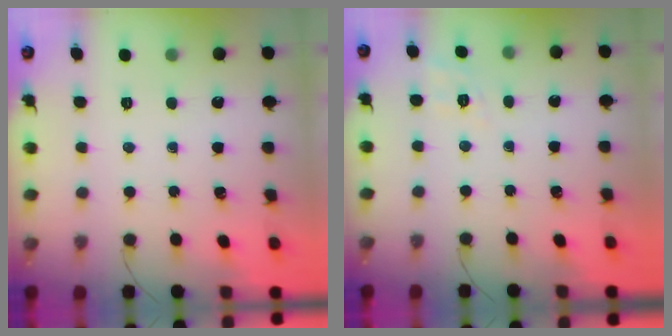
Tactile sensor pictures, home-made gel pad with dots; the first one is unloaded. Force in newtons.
{"total": 2.0, "press": 0.1, "slide": 2.0}